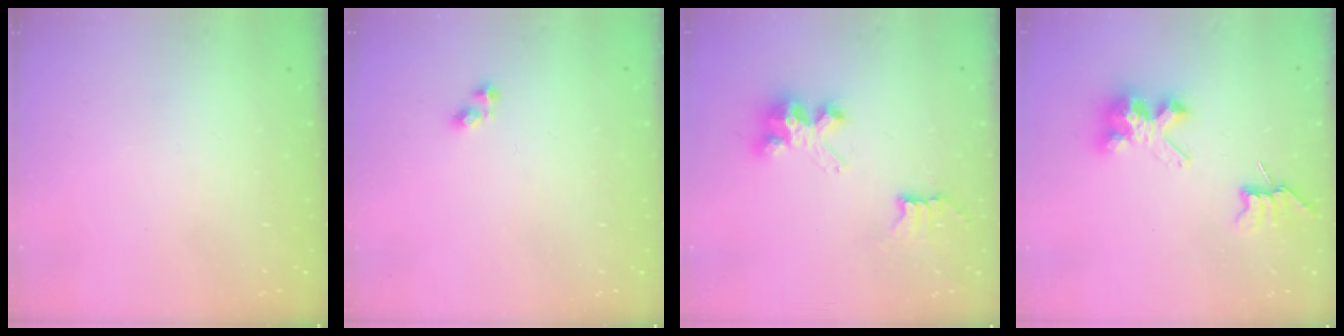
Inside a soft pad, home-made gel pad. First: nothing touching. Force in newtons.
{"total": 2.7, "press": 2.7, "slide": 0.4}
{"total": 7.0, "press": 7.0, "slide": 0.2}
{"total": 7.8, "press": 7.8, "slide": 0.5}